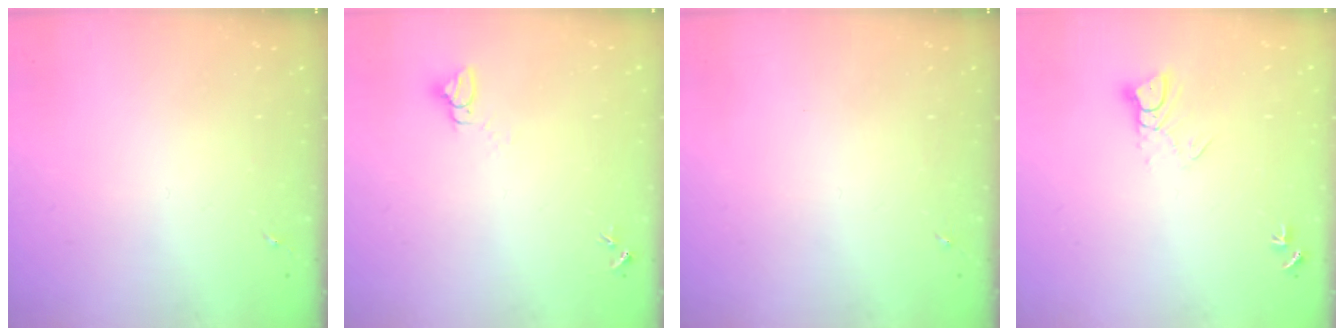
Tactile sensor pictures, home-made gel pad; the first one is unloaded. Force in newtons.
{"total": 2.8, "press": 2.8, "slide": 0.1}
{"total": 0.0}
{"total": 4.9, "press": 4.8, "slide": 0.3}